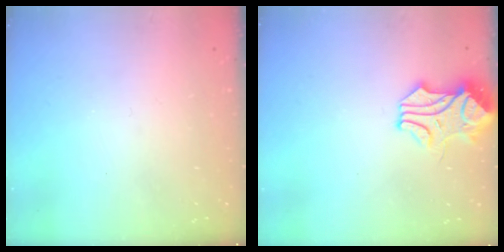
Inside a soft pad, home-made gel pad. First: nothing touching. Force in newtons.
{"total": 1.9, "press": 1.9, "slide": 0.1}